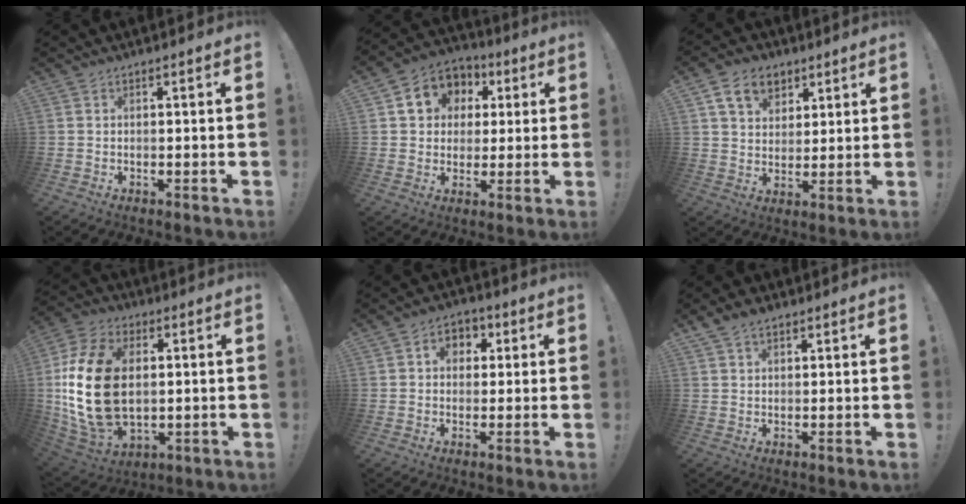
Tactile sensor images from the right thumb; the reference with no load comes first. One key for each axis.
{"total": 9.9, "fx": 2.5, "fy": 8.9, "fz": 3.5, "tx": -0.051, "ty": -0.006, "tz": 0.053}
{"total": 11.0, "fx": 5.8, "fy": 7.9, "fz": 5.0, "tx": -0.076, "ty": -0.019, "tz": 0.112}
{"total": 23.8, "fx": 1.6, "fy": 15.4, "fz": 18.0, "tx": -0.344, "ty": 0.005, "tz": 0.037}
{"total": 6.0, "fx": 1.4, "fy": 5.0, "fz": 3.0, "tx": -0.038, "ty": 0.003, "tz": 0.025}
{"total": 3.5, "fx": 2.5, "fy": 2.0, "fz": 1.6, "tx": -0.023, "ty": -0.010, "tz": 0.045}